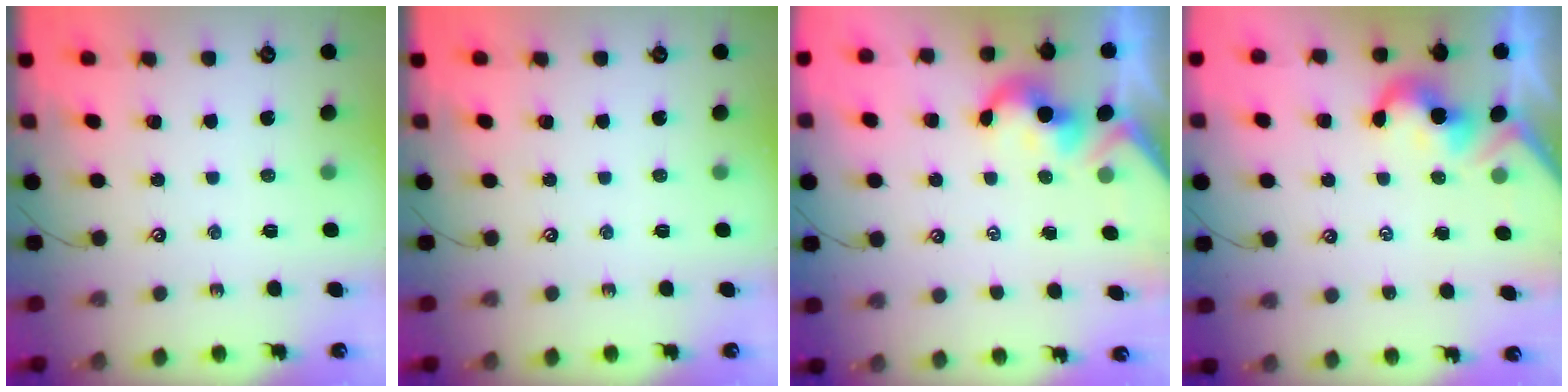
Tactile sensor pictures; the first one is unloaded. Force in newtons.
{"total": 0.0}
{"total": 1.8, "press": 1.7, "slide": 0.5}
{"total": 2.1, "press": 2.0, "slide": 0.5}